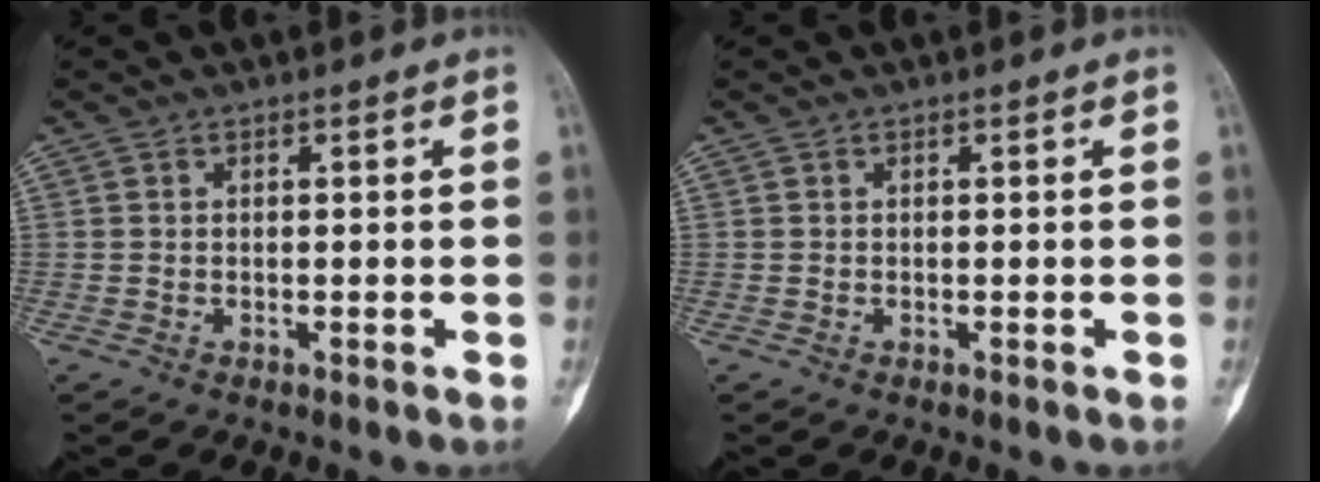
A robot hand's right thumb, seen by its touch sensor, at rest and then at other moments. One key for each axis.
{"total": 0.0}